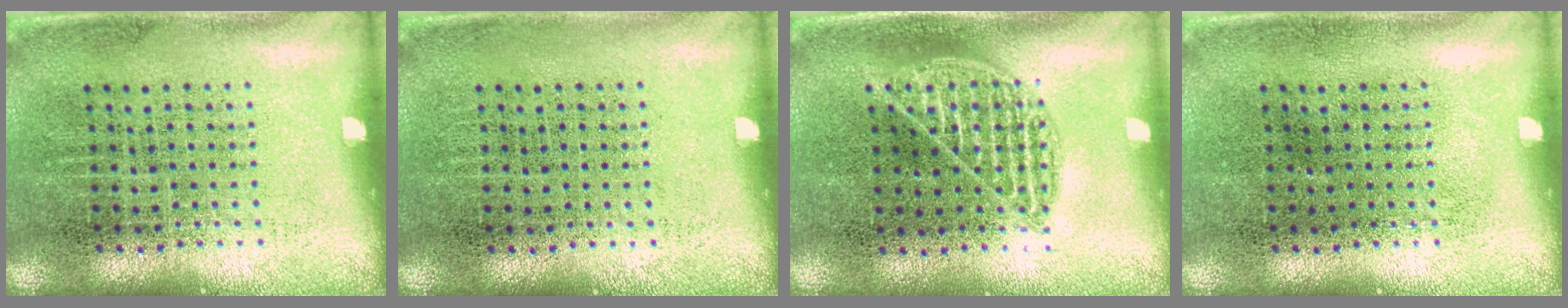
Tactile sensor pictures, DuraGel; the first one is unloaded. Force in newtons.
{"total": 0.0}
{"total": 1.0, "press": 1.0, "slide": 0.1}
{"total": 0.0}